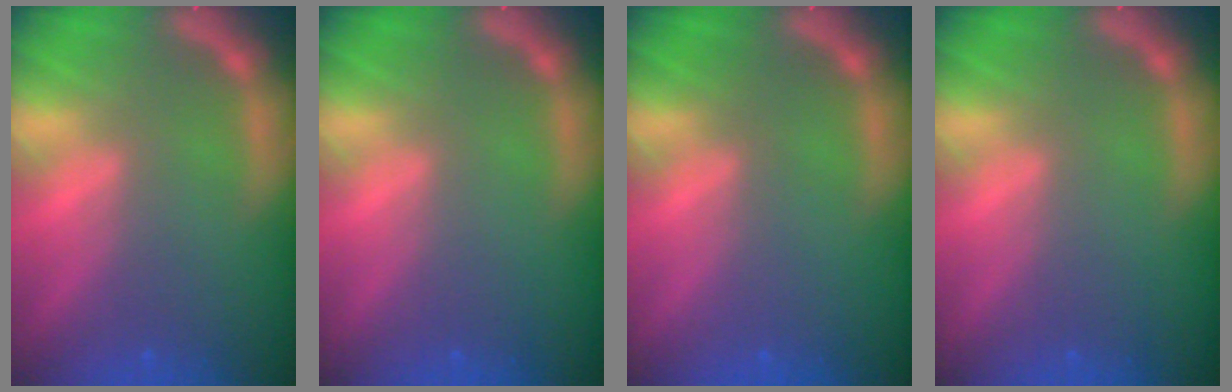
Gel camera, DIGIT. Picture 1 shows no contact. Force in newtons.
{"total": 0.0}
{"total": 0.0}
{"total": 0.0}